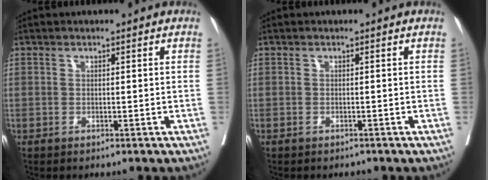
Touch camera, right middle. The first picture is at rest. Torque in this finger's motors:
{"motor_torque": [-0.10, 0.12, 0.00, -0.01]}